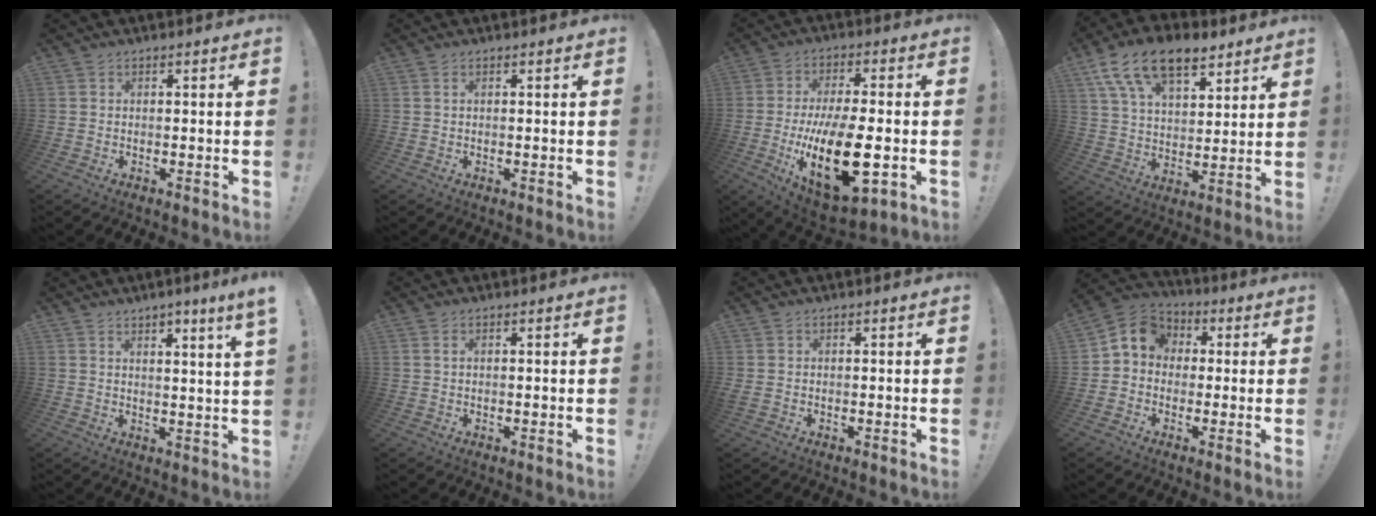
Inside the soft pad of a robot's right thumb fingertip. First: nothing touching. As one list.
[{"total": 0.7, "force": [0.4, 0.2, 0.6], "torque": [-0.017, 0.004, 0.008]}, {"total": 22.6, "force": [-4.4, 9.8, 19.9], "torque": [-0.351, -0.002, -0.060]}, {"total": 16.5, "force": [10.4, 8.6, 9.5], "torque": [-0.170, -0.052, 0.190]}, {"total": 4.9, "force": [2.9, -0.8, 3.8], "torque": [-0.047, -0.021, 0.043]}, {"total": 1.1, "force": [0.5, 0.3, 1.0], "torque": [-0.025, 0.004, 0.009]}, {"total": 0.6, "force": [0.3, 0.3, 0.4], "torque": [-0.005, 0.001, 0.005]}, {"total": 7.9, "force": [0.7, 6.9, 3.8], "torque": [-0.053, 0.012, 0.019]}]